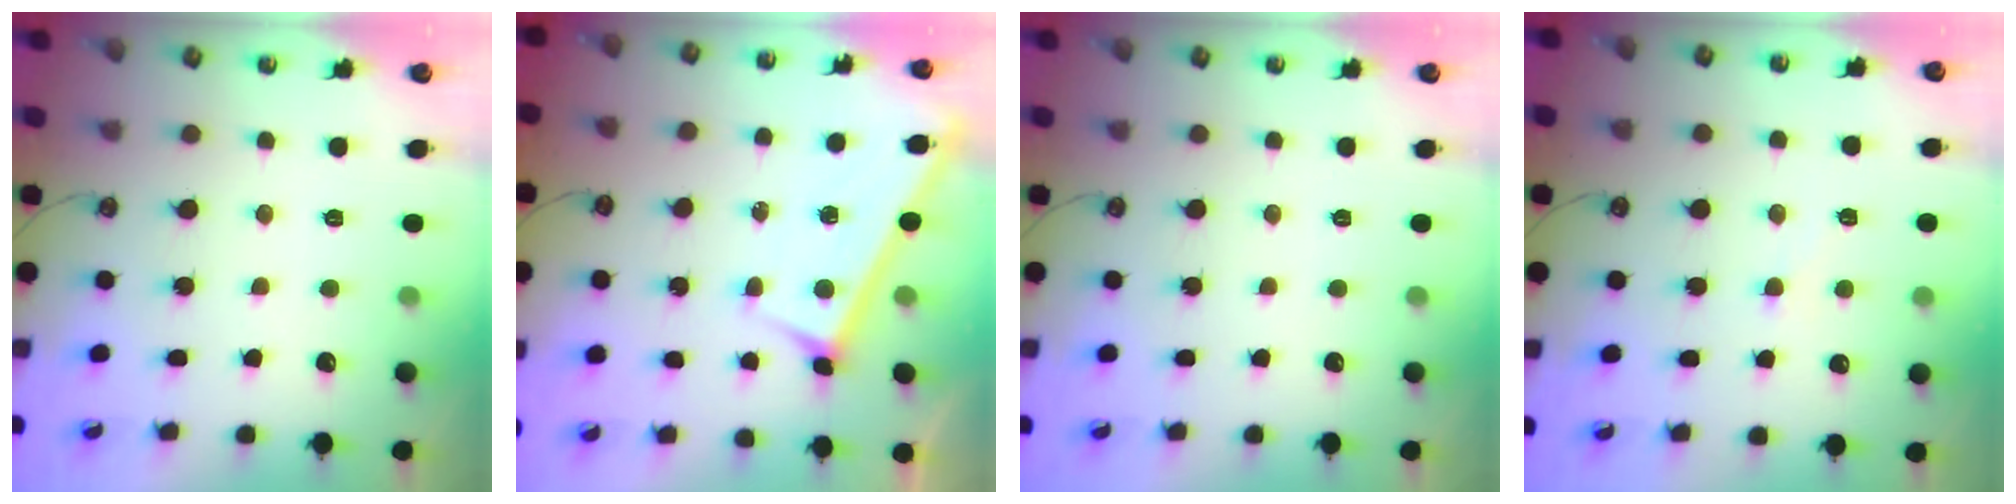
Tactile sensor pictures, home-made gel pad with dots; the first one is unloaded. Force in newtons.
{"total": 3.0, "press": 3.0, "slide": 0.2}
{"total": 0.0}
{"total": 2.1, "press": 2.1, "slide": 0.5}